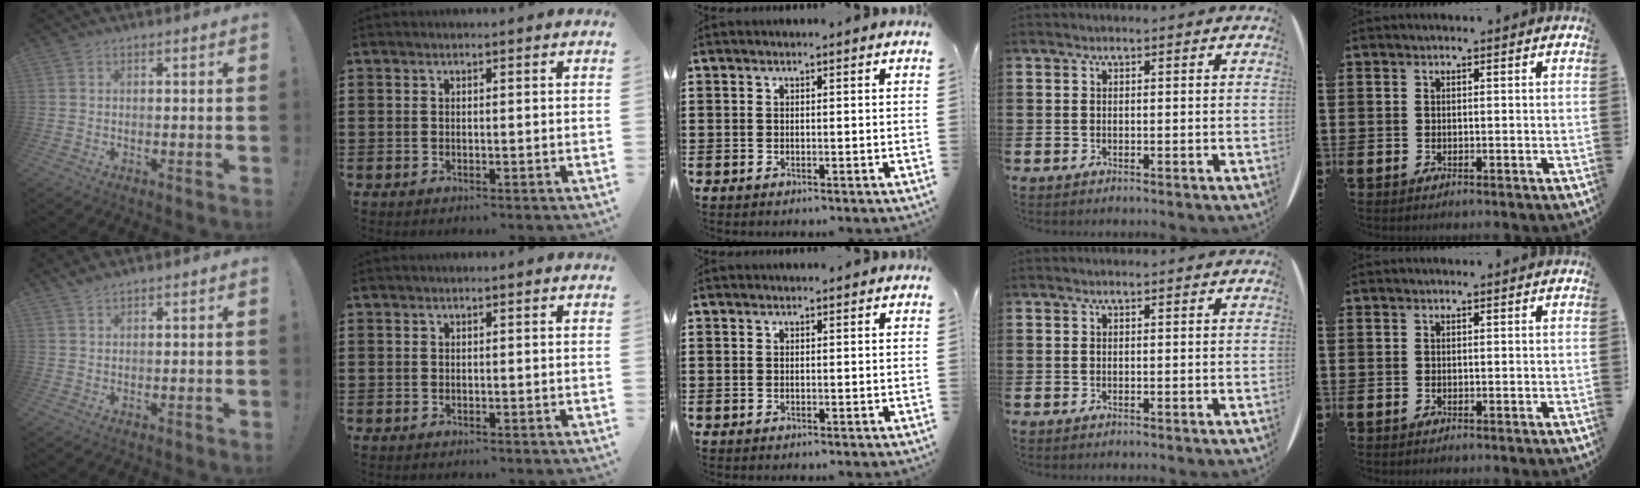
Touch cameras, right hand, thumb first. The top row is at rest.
{"thumb": {"total": 1.6, "force": [1.4, 0.2, 0.7], "torque": [-0.018, -0.003, 0.027]}}